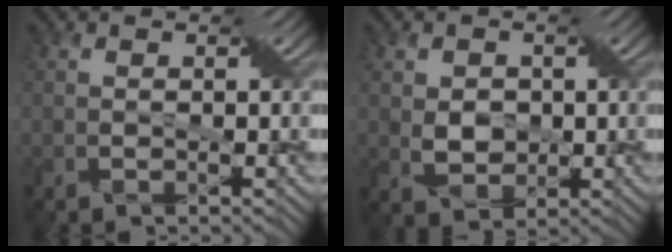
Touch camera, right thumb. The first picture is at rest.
{"total": 3.2, "force": [0.5, 2.5, 2.0], "torque": [-0.061, -0.002, 0.006]}